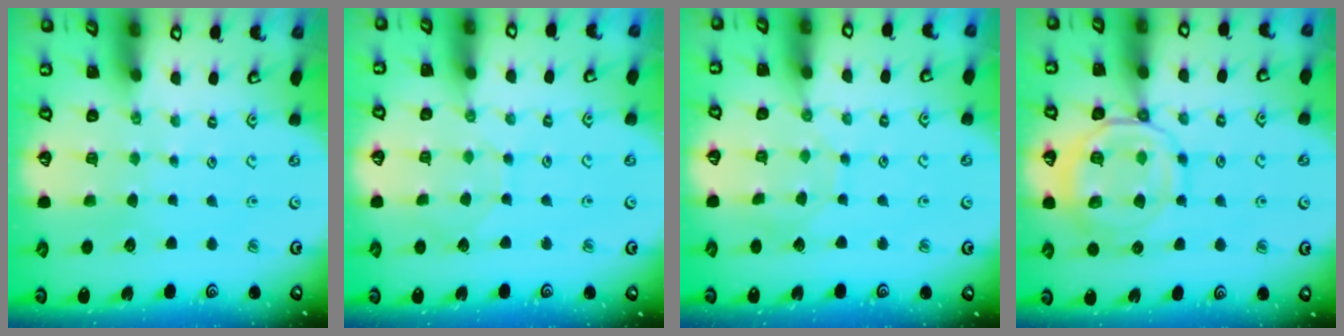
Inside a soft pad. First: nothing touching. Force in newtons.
{"total": 4.9, "press": 4.9, "slide": 0.2}
{"total": 6.4, "press": 6.4, "slide": 0.5}
{"total": 12.7, "press": 12.6, "slide": 1.5}